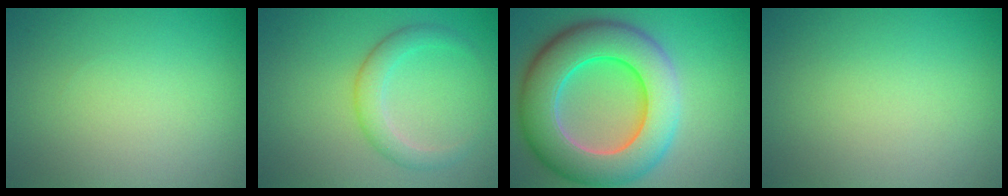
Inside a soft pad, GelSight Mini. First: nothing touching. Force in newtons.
{"total": 2.7, "press": 2.7, "slide": 0.2}
{"total": 11.4, "press": 11.4, "slide": 0.6}
{"total": 0.0}